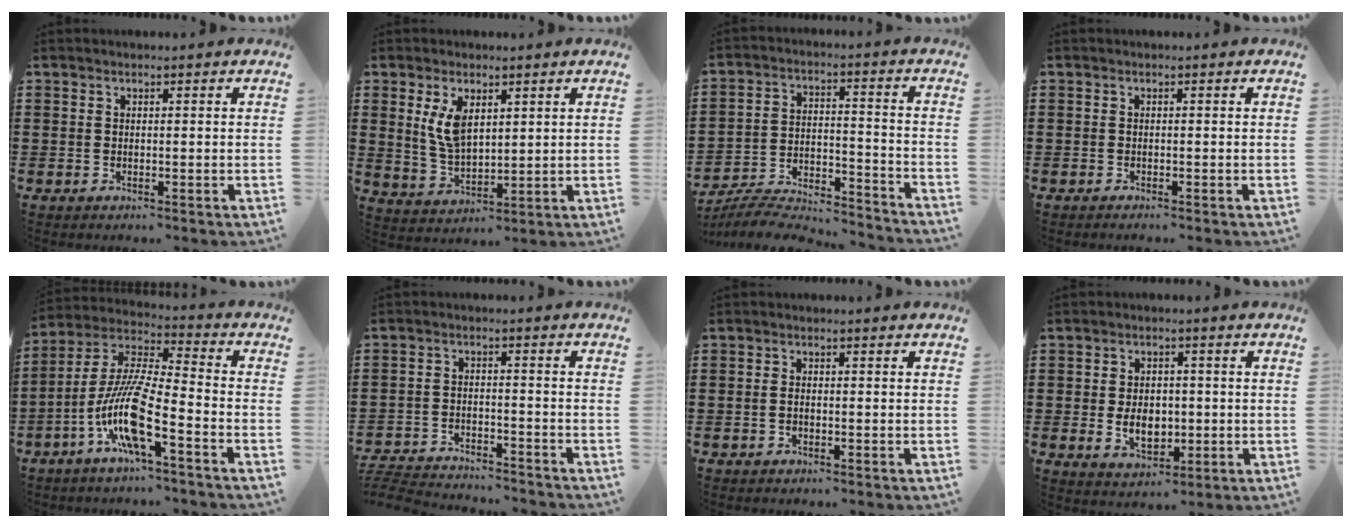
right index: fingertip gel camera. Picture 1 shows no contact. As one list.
[{"total": 6.6, "force": [2.7, 3.3, 5.0], "torque": [-0.107, 0.000, 0.044]}, {"total": 6.2, "force": [-6.1, 0.8, 1.2], "torque": [-0.027, -0.001, -0.125]}, {"total": 0.5, "force": [-0.5, 0.0, 0.1], "torque": [-0.004, -0.003, -0.010]}, {"total": 11.9, "force": [-5.9, 1.3, 10.3], "torque": [-0.235, -0.023, -0.122]}, {"total": 4.4, "force": [-4.4, 0.2, 0.5], "torque": [-0.025, -0.002, -0.096]}, {"total": 1.0, "force": [-0.4, 0.4, 0.9], "torque": [-0.020, -0.005, -0.007]}, {"total": 5.2, "force": [-0.6, 3.6, 3.7], "torque": [-0.061, -0.001, -0.014]}]